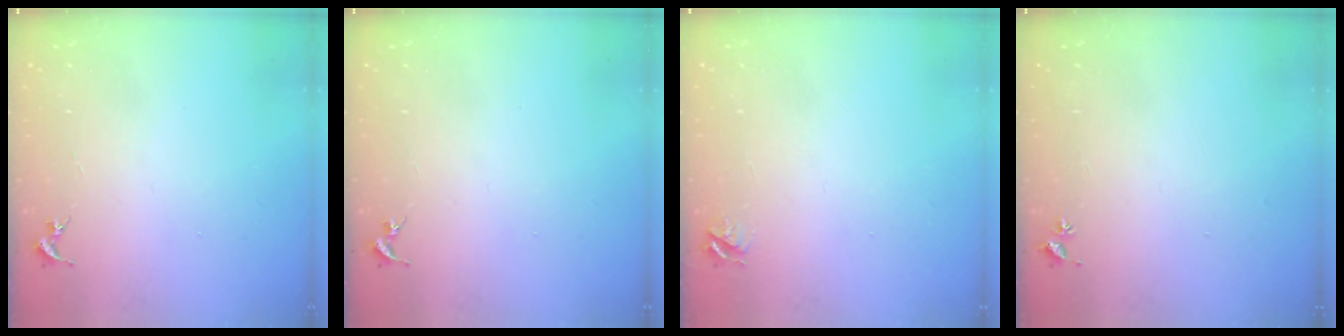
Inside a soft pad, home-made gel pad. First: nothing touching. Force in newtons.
{"total": 0.0}
{"total": 4.2, "press": 4.1, "slide": 0.5}
{"total": 2.0, "press": 2.0, "slide": 0.3}